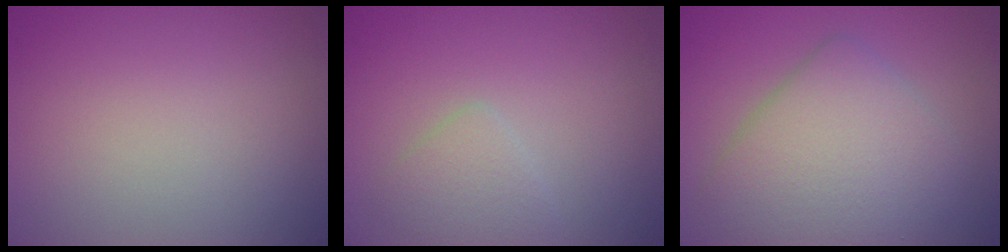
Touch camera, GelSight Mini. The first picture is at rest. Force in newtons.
{"total": 1.8, "press": 1.8, "slide": 0.1}
{"total": 6.6, "press": 6.6, "slide": 0.3}